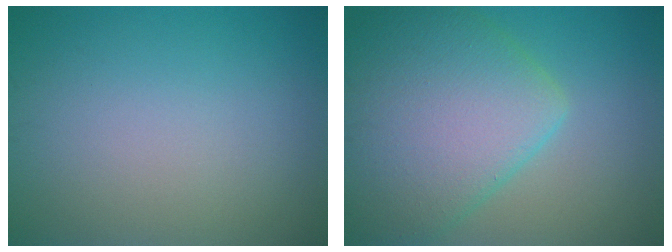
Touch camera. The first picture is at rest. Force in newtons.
{"total": 9.7, "press": 9.7, "slide": 0.6}